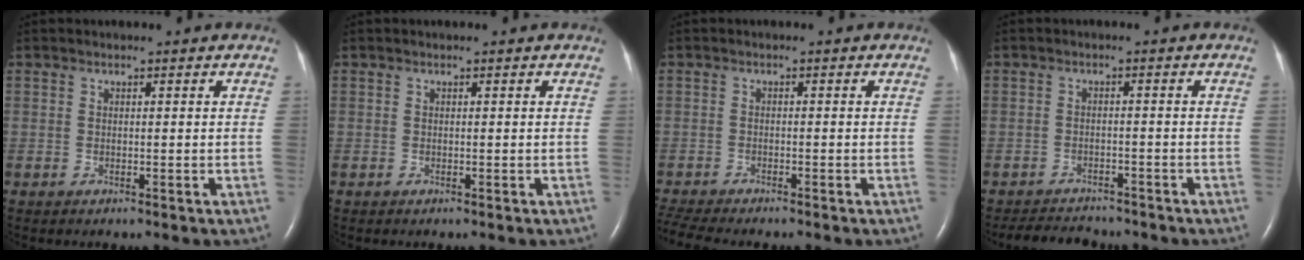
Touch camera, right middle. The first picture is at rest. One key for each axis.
{"total": 0.0}
{"total": 6.6, "fx": -6.0, "fy": 0.4, "fz": 2.8, "tx": -0.055, "ty": -0.013, "tz": -0.097}
{"total": 6.5, "fx": -6.2, "fy": 1.5, "fz": 1.4, "tx": -0.024, "ty": -0.007, "tz": -0.091}